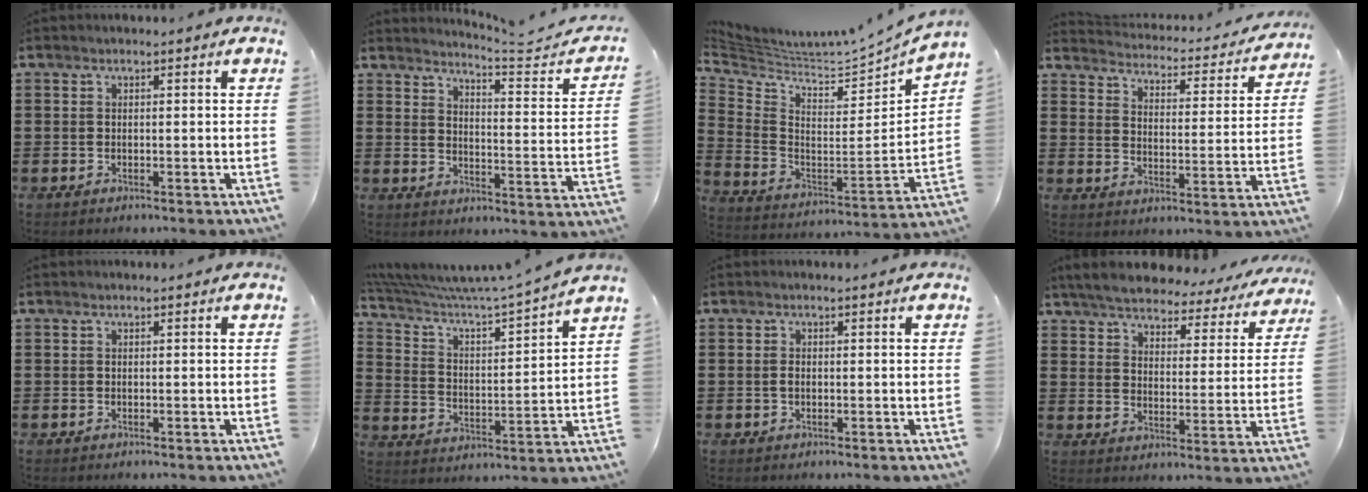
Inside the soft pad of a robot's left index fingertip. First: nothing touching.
{"total": 4.0, "force": [3.8, -0.5, 1.4], "torque": [-0.032, -0.035, 0.054]}
{"total": 3.4, "force": [3.3, -0.5, 0.4], "torque": [-0.035, -0.054, 0.048]}
{"total": 3.0, "force": [3.0, 0.1, 0.5], "torque": [-0.030, -0.029, 0.043]}
{"total": 0.0}
{"total": 5.1, "force": [4.6, -0.2, 2.1], "torque": [-0.065, -0.047, 0.069]}
{"total": 1.0, "force": [0.0, 0.5, 0.8], "torque": [-0.018, 0.001, -0.001]}
{"total": 5.3, "force": [5.1, 0.6, 1.3], "torque": [-0.052, -0.032, 0.086]}